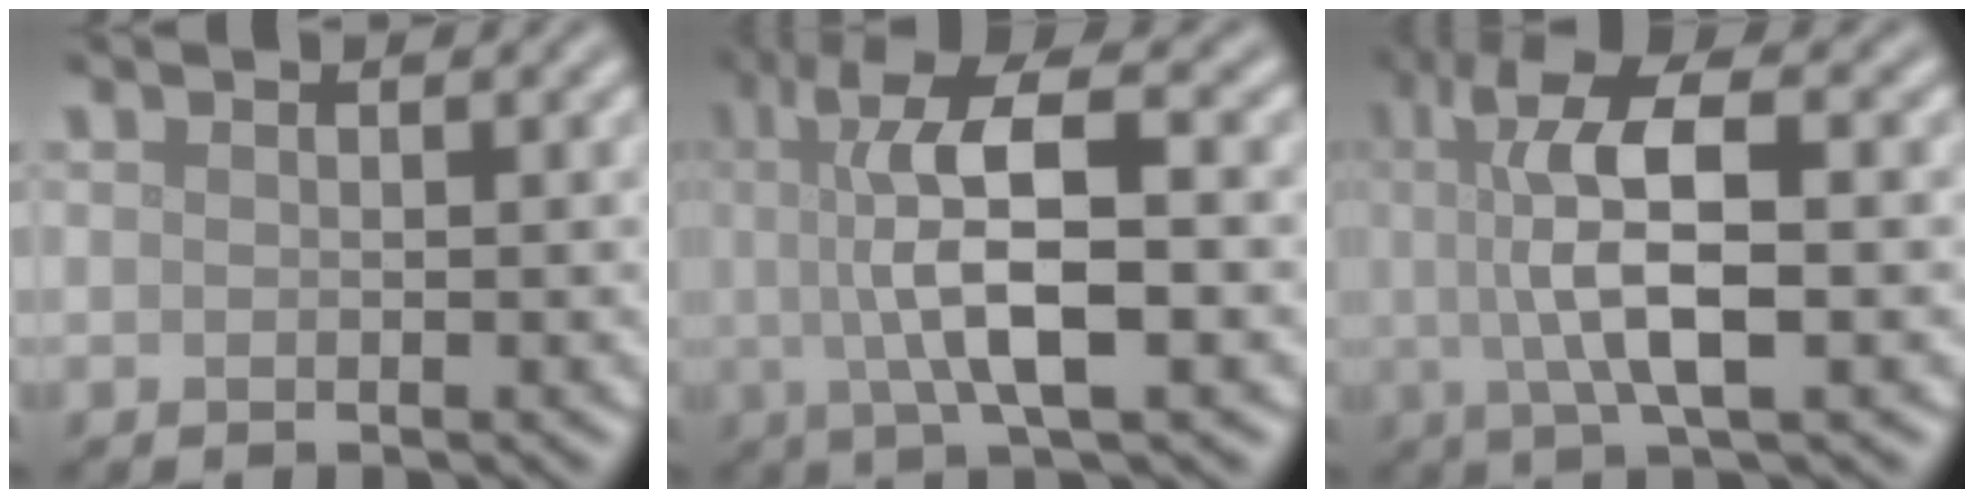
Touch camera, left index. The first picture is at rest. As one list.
[{"total": 9.6, "force": [0.6, 2.9, 9.1], "torque": [-0.146, 0.015, 0.005]}, {"total": 8.8, "force": [0.7, 2.8, 8.3], "torque": [-0.141, 0.012, 0.007]}]